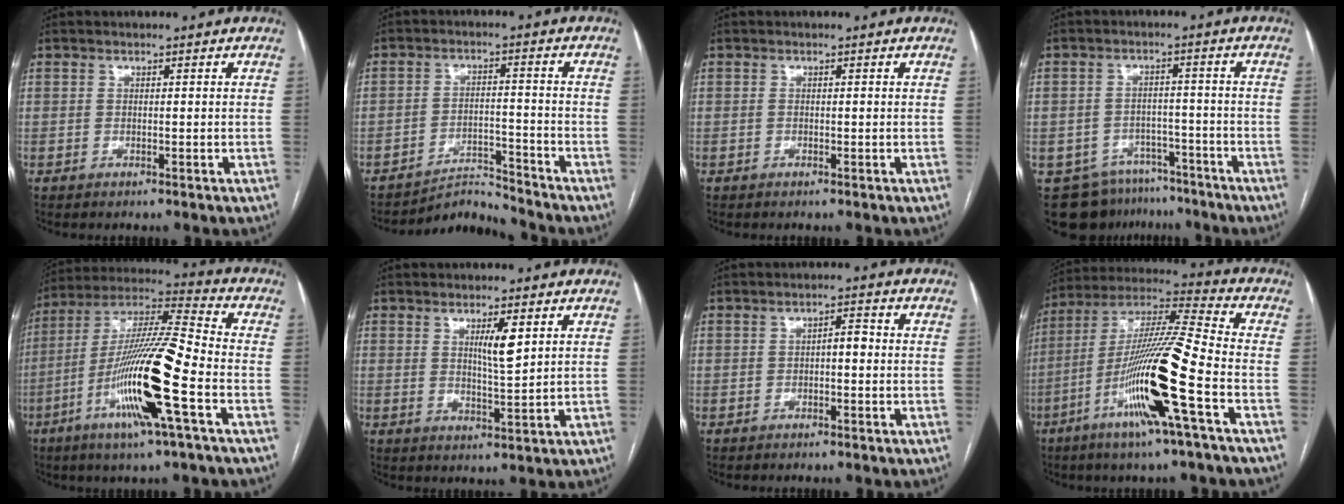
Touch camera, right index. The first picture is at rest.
{"total": 5.1, "force": [-4.8, -0.2, -1.7], "torque": [0.029, 0.010, -0.077]}
{"total": 0.0}
{"total": 10.5, "force": [-8.0, 6.5, 1.7], "torque": [-0.024, 0.020, -0.109]}
{"total": 18.5, "force": [-6.5, 0.2, 17.3], "torque": [-0.344, -0.014, -0.125]}
{"total": 4.5, "force": [1.8, 0.5, 4.1], "torque": [-0.072, -0.006, 0.033]}
{"total": 2.2, "force": [-0.3, 0.8, 2.0], "torque": [-0.029, 0.011, -0.005]}
{"total": 18.4, "force": [-6.7, -0.6, 17.2], "torque": [-0.337, -0.013, -0.132]}